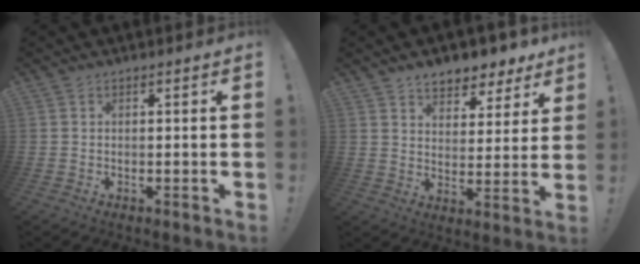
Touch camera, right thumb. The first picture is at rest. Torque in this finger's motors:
{"motor_torque": [-0.44, 0.86, -0.07, 0.36, 0.00]}